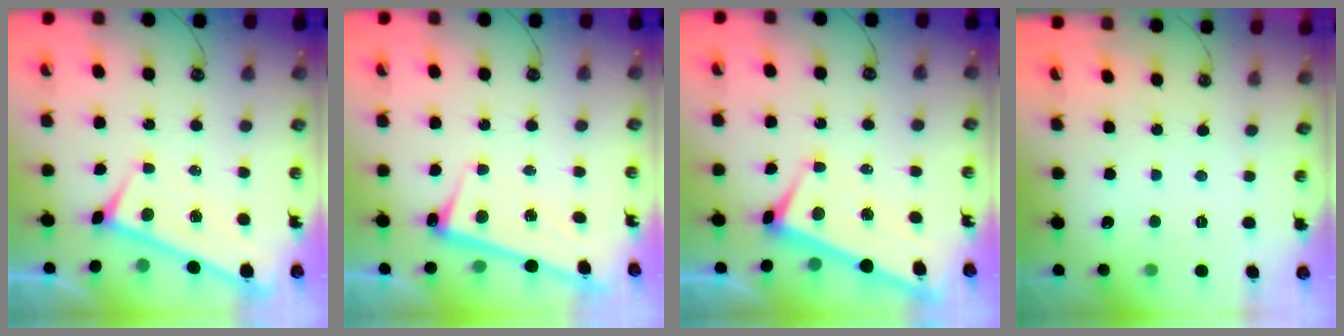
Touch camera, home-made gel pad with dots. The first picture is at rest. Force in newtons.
{"total": 2.9, "press": 2.8, "slide": 0.7}
{"total": 2.9, "press": 2.8, "slide": 0.9}
{"total": 0.0}